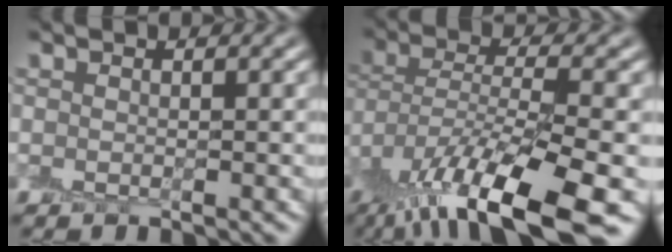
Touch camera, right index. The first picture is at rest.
{"total": 11.6, "force": [-7.1, 2.9, 8.6], "torque": [-0.167, -0.007, -0.121]}